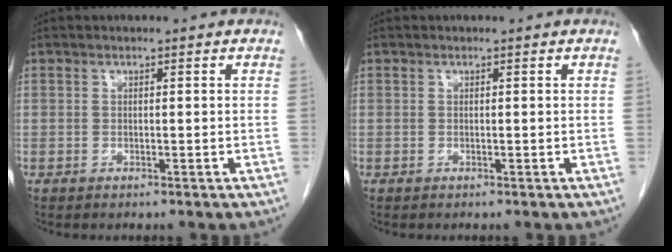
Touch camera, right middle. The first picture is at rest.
{"total": 0.0}